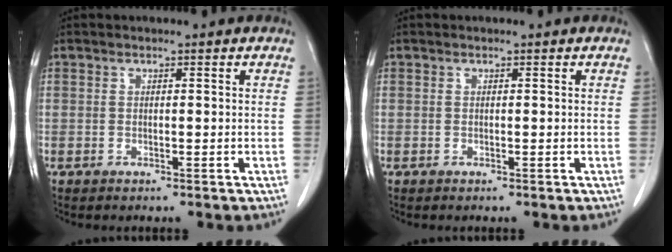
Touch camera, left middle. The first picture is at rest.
{"total": 0.0}